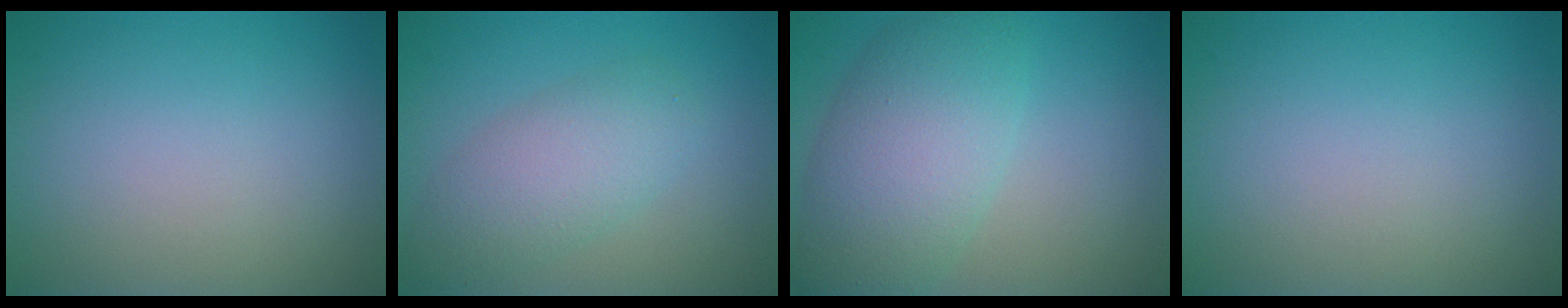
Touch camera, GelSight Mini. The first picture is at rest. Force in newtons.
{"total": 4.3, "press": 4.3, "slide": 0.1}
{"total": 7.4, "press": 7.3, "slide": 0.4}
{"total": 0.0}